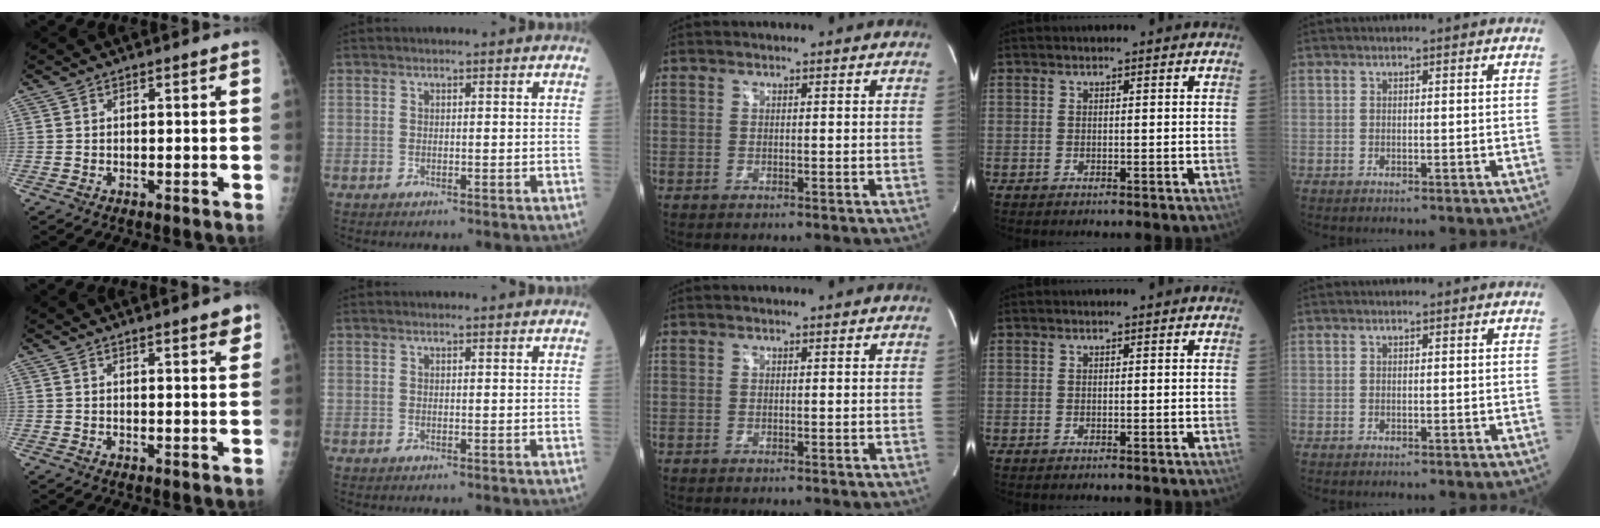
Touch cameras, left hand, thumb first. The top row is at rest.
{"thumb": {"total": 3.7, "force": [2.5, 0.6, 2.6], "torque": [-0.024, -0.010, 0.030]}, "index": {"total": 1.5, "force": [1.4, 0.2, 0.3], "torque": [-0.009, 0.008, 0.016]}}